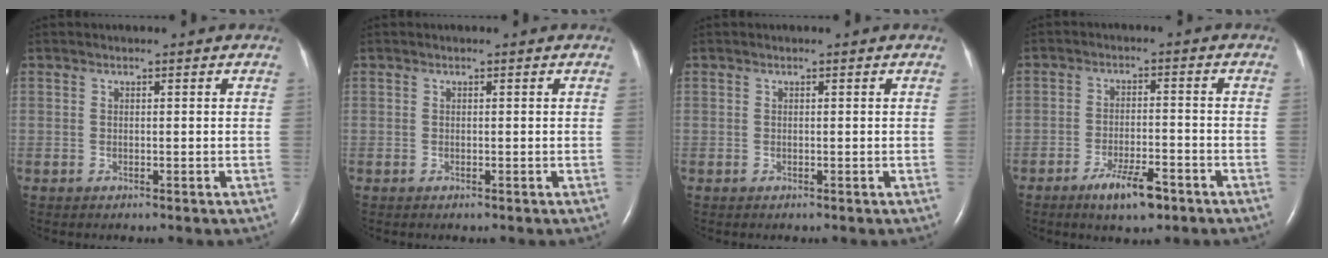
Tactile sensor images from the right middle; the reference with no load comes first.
{"total": 0.0}
{"total": 0.0}
{"total": 6.5, "force": [-4.2, 1.6, 4.7], "torque": [-0.089, -0.005, -0.067]}